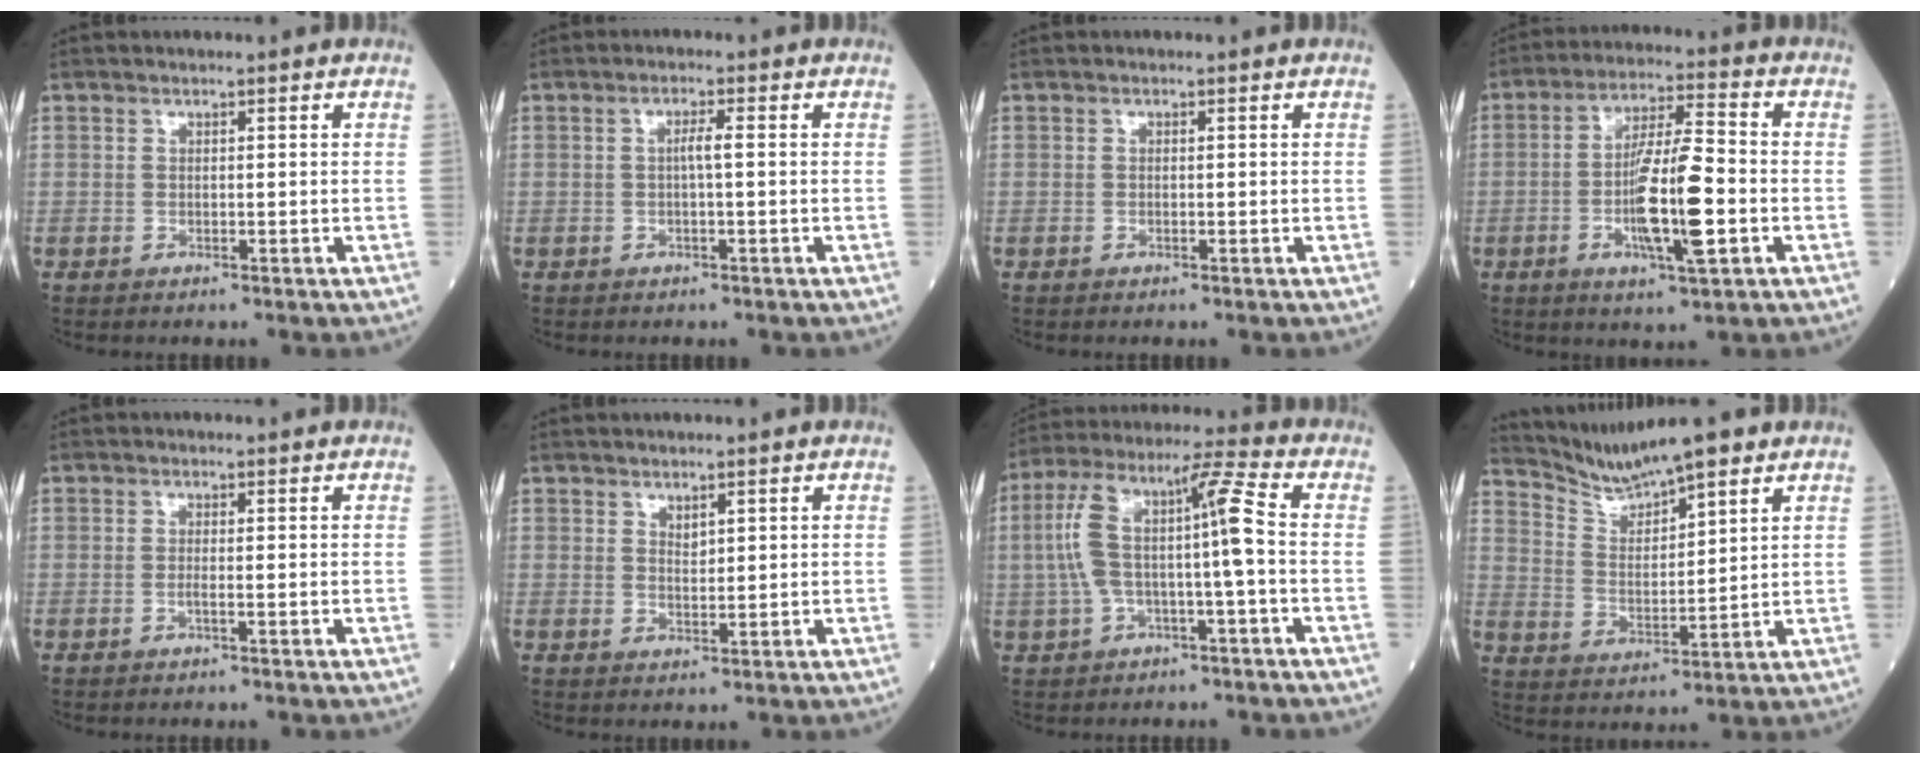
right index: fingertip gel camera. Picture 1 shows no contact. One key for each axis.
{"total": 2.1, "fx": 0.1, "fy": 0.2, "fz": 2.1, "tx": -0.044, "ty": 0.002, "tz": 0.003}
{"total": 0.0}
{"total": 12.2, "fx": -2.7, "fy": 1.6, "fz": 11.7, "tx": -0.214, "ty": -0.003, "tz": -0.047}
{"total": 0.6, "fx": -0.2, "fy": 0.0, "fz": 0.6, "tx": -0.016, "ty": -0.001, "tz": -0.003}
{"total": 1.9, "fx": 1.1, "fy": 0.8, "fz": 1.3, "tx": -0.029, "ty": -0.003, "tz": 0.025}
{"total": 12.0, "fx": -0.6, "fy": 1.9, "fz": 11.8, "tx": -0.243, "ty": 0.045, "tz": -0.009}
{"total": 8.9, "fx": 8.1, "fy": 0.3, "fz": 3.7, "tx": -0.082, "ty": 0.010, "tz": 0.158}